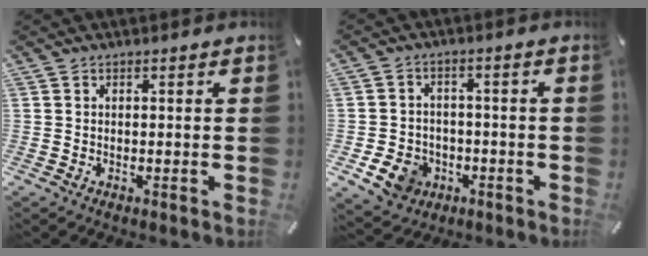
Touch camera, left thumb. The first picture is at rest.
{"total": 8.0, "force": [-3.2, 6.8, 3.0], "torque": [-0.060, 0.017, -0.059]}